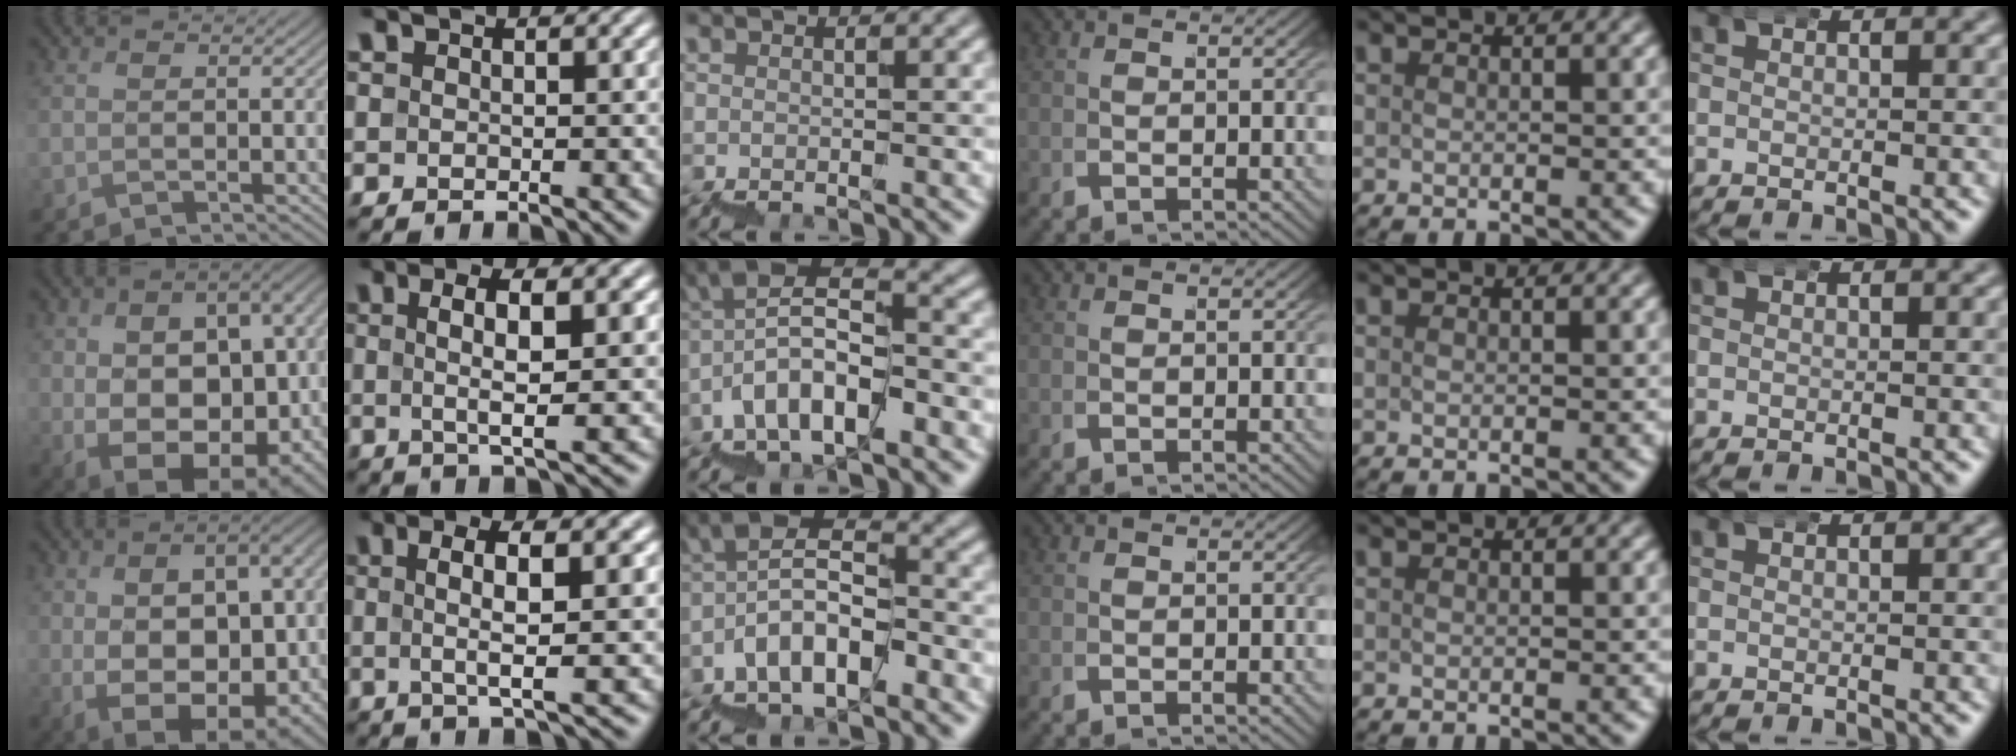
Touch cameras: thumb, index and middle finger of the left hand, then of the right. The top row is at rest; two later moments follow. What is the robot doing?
{"motion": "wrap", "object": "bubble wrap"}